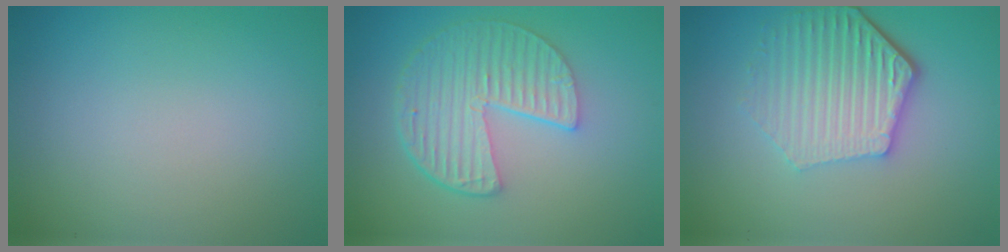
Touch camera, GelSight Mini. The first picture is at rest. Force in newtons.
{"total": 5.8, "press": 4.2, "slide": 3.9}
{"total": 5.8, "press": 4.4, "slide": 3.8}